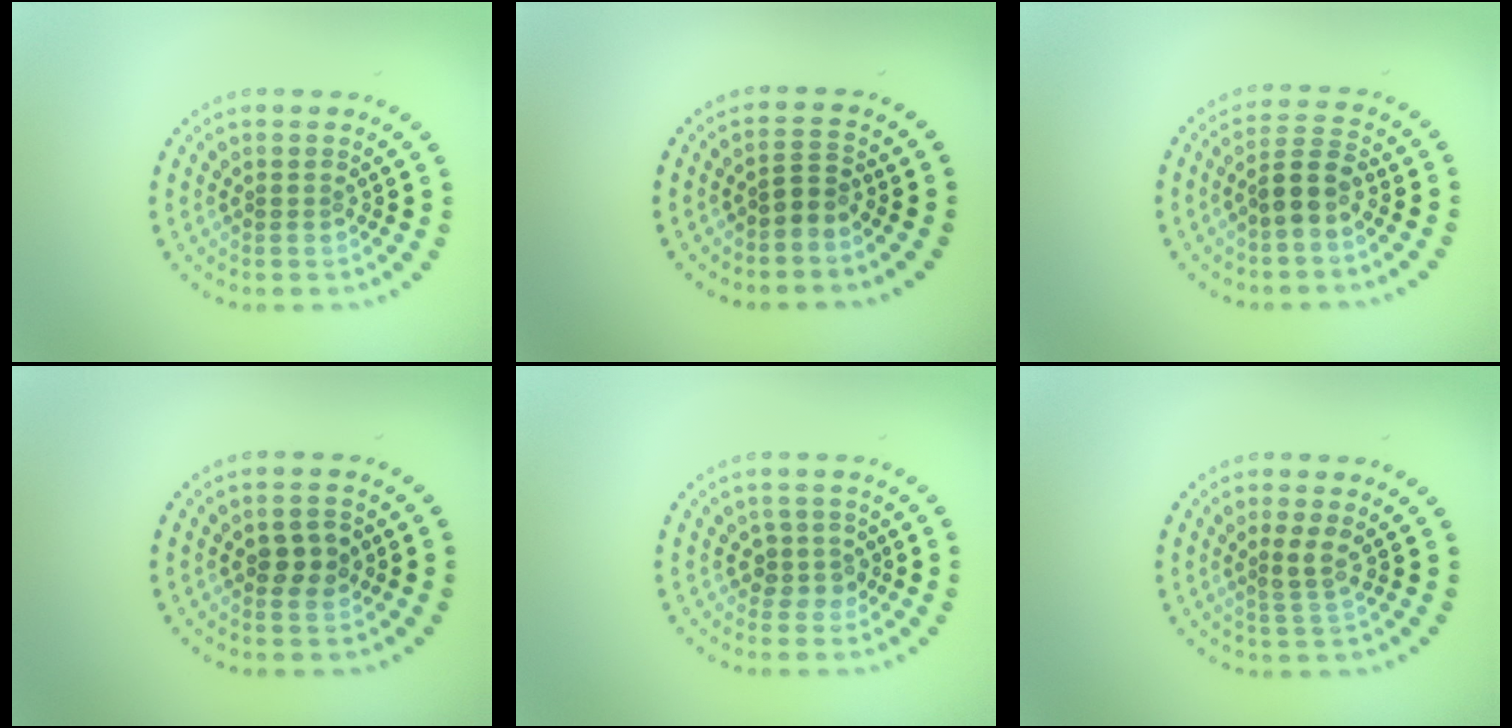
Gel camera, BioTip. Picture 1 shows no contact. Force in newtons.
{"total": 1.7, "press": 1.2, "slide": 1.1}
{"total": 3.0, "press": 2.6, "slide": 1.5}
{"total": 2.6, "press": 2.6, "slide": 0.1}
{"total": 1.8, "press": 1.5, "slide": 1.1}
{"total": 1.9, "press": 1.4, "slide": 1.3}